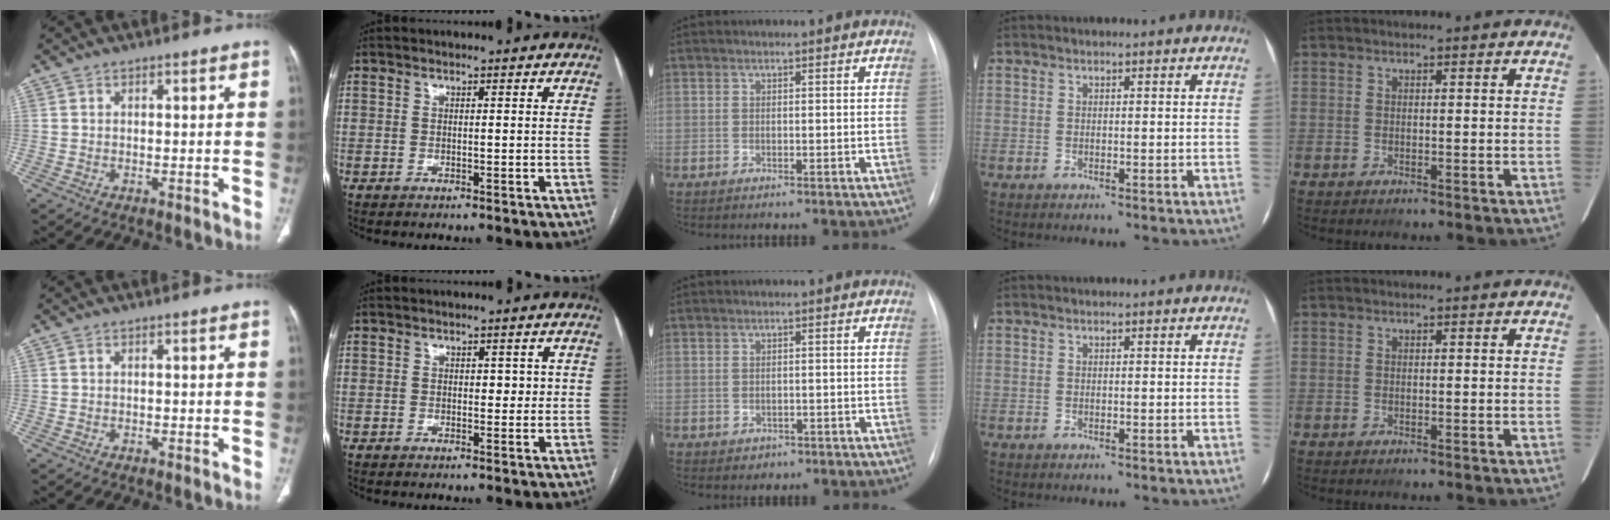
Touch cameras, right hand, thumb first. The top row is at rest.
{"index": {"total": 2.1, "force": [0.4, 1.3, 1.5], "torque": [-0.014, 0.004, 0.005]}, "middle": {"total": 1.6, "force": [-0.8, 1.3, 0.4], "torque": [-0.005, 0.003, -0.003]}}